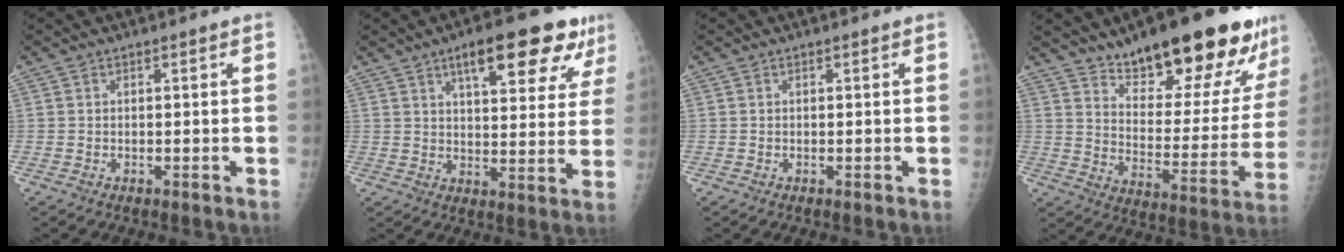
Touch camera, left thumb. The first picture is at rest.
{"total": 16.2, "force": [9.2, 5.4, 12.2], "torque": [-0.135, -0.023, 0.129]}
{"total": 0.0}
{"total": 24.8, "force": [17.5, 7.6, 16.0], "torque": [-0.188, -0.086, 0.260]}